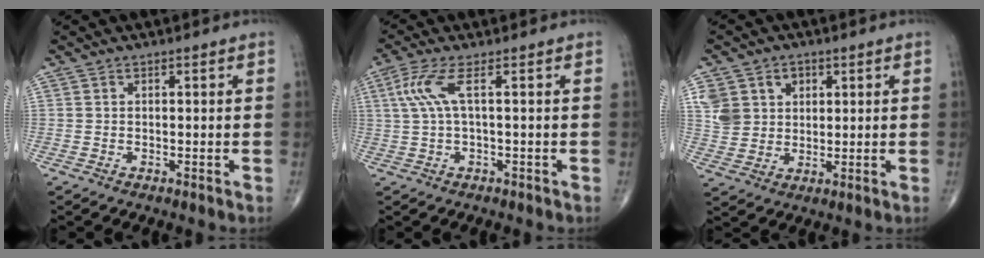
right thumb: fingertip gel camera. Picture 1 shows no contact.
{"total": 4.9, "force": [1.2, 0.6, 4.8], "torque": [-0.138, 0.013, 0.028]}
{"total": 8.2, "force": [3.0, 6.8, 3.4], "torque": [-0.041, -0.006, 0.062]}